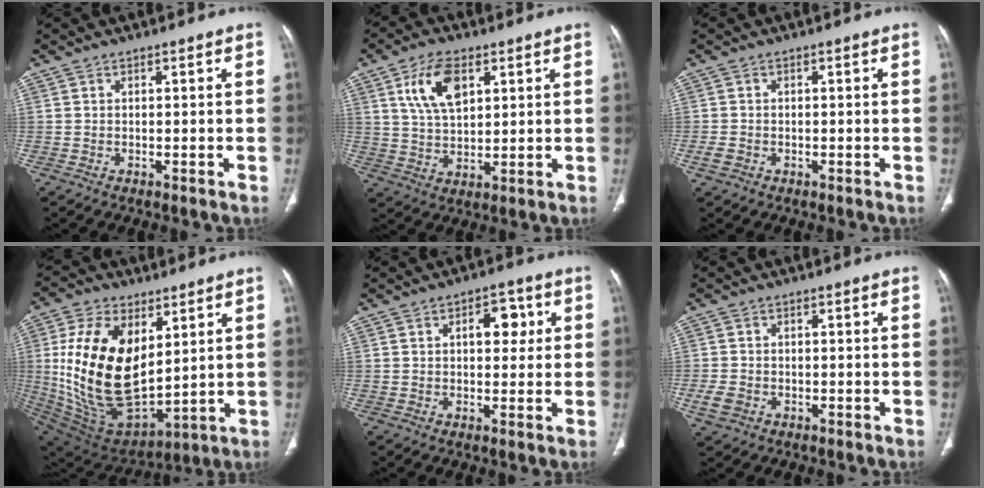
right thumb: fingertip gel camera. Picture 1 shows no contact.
{"total": 10.0, "force": [4.1, 5.4, 7.3], "torque": [-0.123, -0.013, 0.081]}
{"total": 2.0, "force": [-0.8, 1.6, 1.0], "torque": [-0.021, 0.002, -0.012]}
{"total": 23.9, "force": [4.8, 13.4, 19.1], "torque": [-0.356, -0.035, 0.105]}
{"total": 6.1, "force": [1.6, 3.6, 4.6], "torque": [-0.038, 0.004, 0.019]}
{"total": 3.4, "force": [-1.2, 2.7, 1.7], "torque": [-0.035, 0.004, -0.017]}